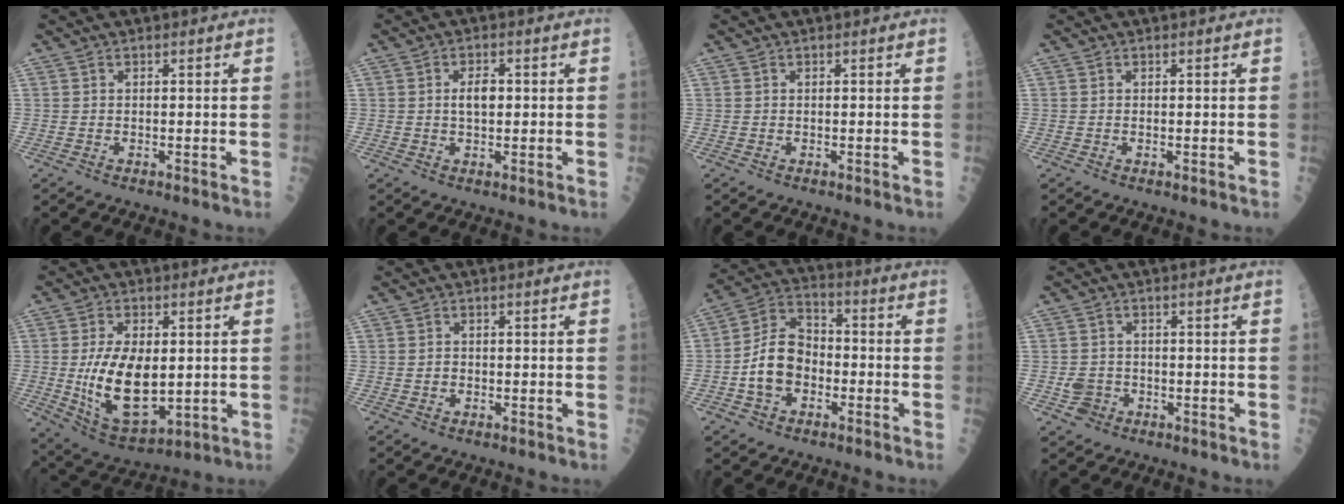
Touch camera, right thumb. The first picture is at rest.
{"total": 3.6, "force": [0.3, 1.9, 3.1], "torque": [-0.047, 0.000, 0.005]}
{"total": 0.0}
{"total": 0.0}
{"total": 15.9, "force": [-0.3, 8.4, 13.5], "torque": [-0.232, -0.015, 0.015]}
{"total": 1.3, "force": [-0.1, 1.1, 0.8], "torque": [-0.006, 0.004, -0.001]}
{"total": 11.0, "force": [-2.8, 7.6, 7.4], "torque": [-0.119, 0.040, -0.060]}
{"total": 3.4, "force": [-1.0, 3.1, 1.1], "torque": [-0.001, 0.007, -0.014]}